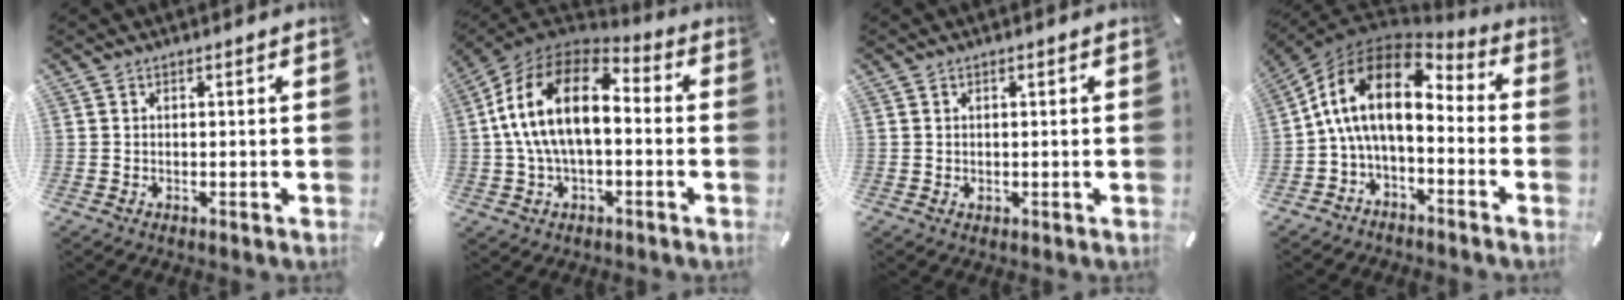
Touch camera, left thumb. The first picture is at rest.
{"total": 15.8, "force": [0.8, 9.2, 12.8], "torque": [-0.272, 0.012, 0.007]}
{"total": 0.8, "force": [0.1, 0.6, 0.5], "torque": [-0.010, 0.003, 0.001]}
{"total": 14.7, "force": [1.4, 8.8, 11.7], "torque": [-0.244, -0.003, 0.020]}